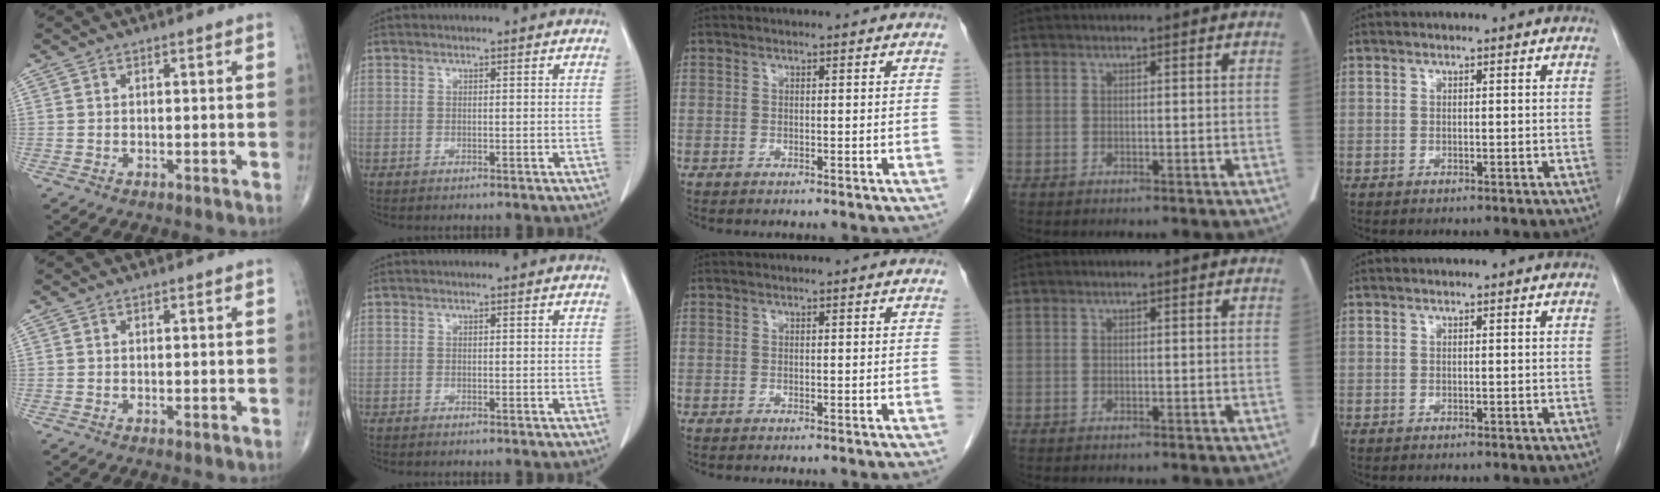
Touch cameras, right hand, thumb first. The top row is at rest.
{}